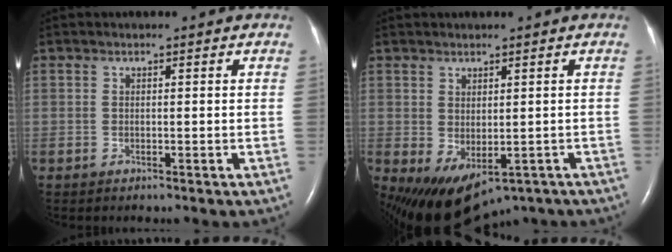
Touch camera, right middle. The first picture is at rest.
{"total": 8.6, "force": [-4.7, 4.1, 6.0], "torque": [-0.085, -0.010, -0.055]}